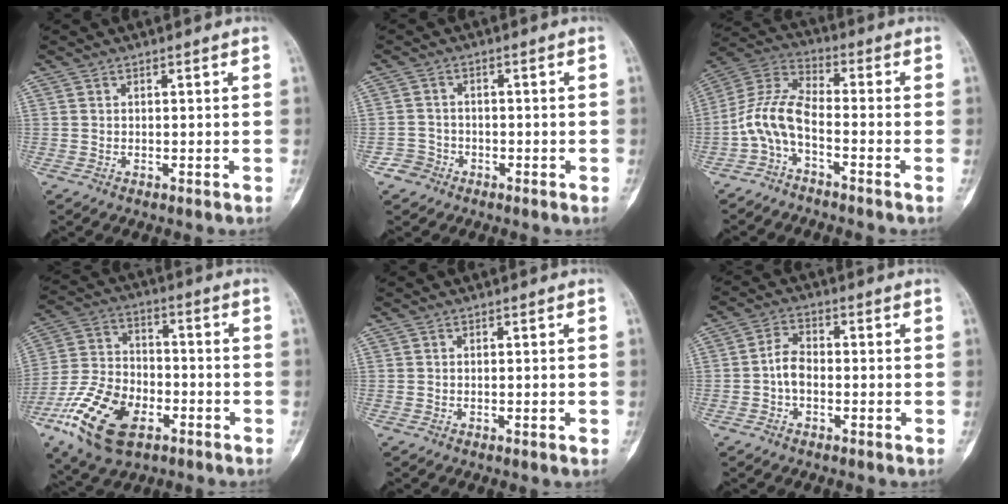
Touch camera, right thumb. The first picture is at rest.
{"total": 3.1, "force": [-1.7, 2.5, -0.3], "torque": [0.017, 0.016, -0.036]}
{"total": 7.0, "force": [-3.3, 3.0, 5.4], "torque": [-0.131, 0.056, -0.085]}
{"total": 17.6, "force": [-8.2, 10.1, 11.9], "torque": [-0.225, 0.028, -0.150]}
{"total": 0.8, "force": [-0.3, 0.3, 0.7], "torque": [-0.011, 0.000, 0.000]}
{"total": 4.5, "force": [-1.1, 2.9, 3.2], "torque": [-0.053, 0.016, -0.027]}